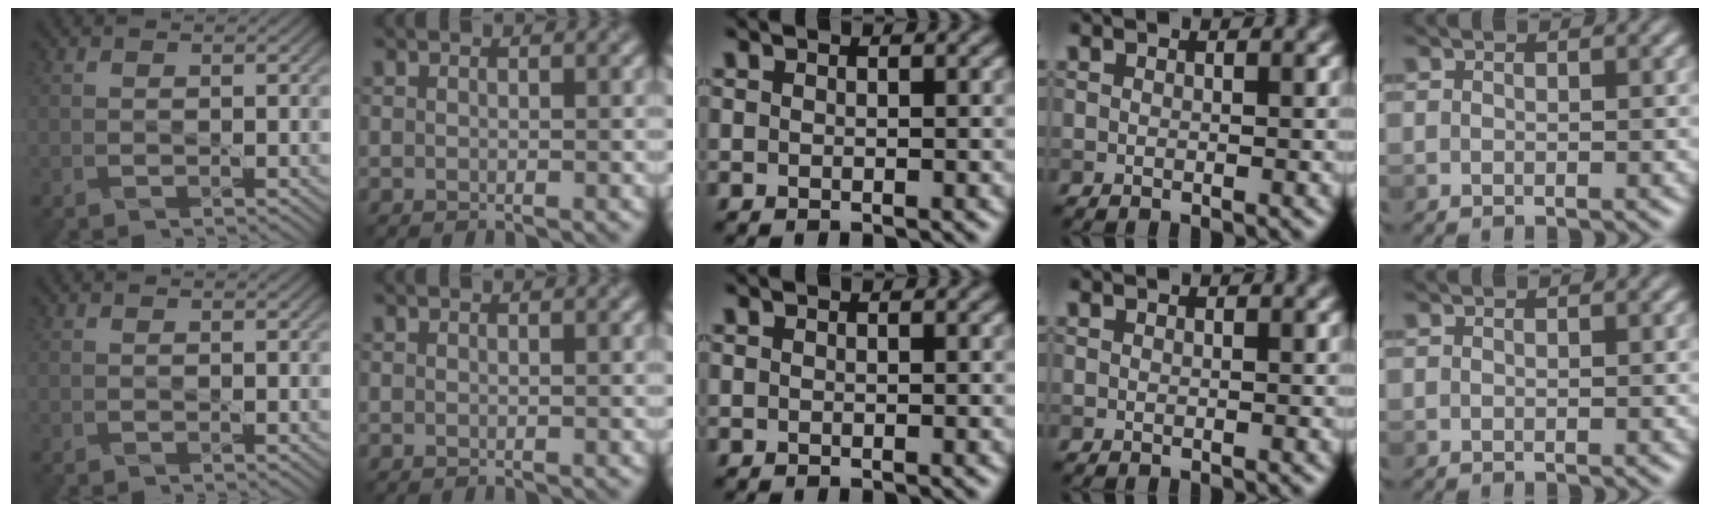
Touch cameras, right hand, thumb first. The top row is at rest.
{}